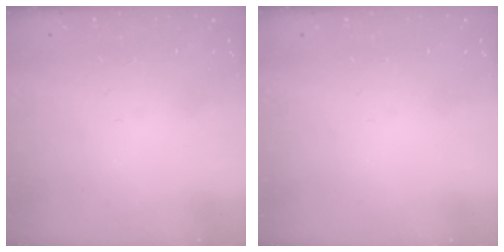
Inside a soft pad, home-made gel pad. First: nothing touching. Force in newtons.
{"total": 0.0}